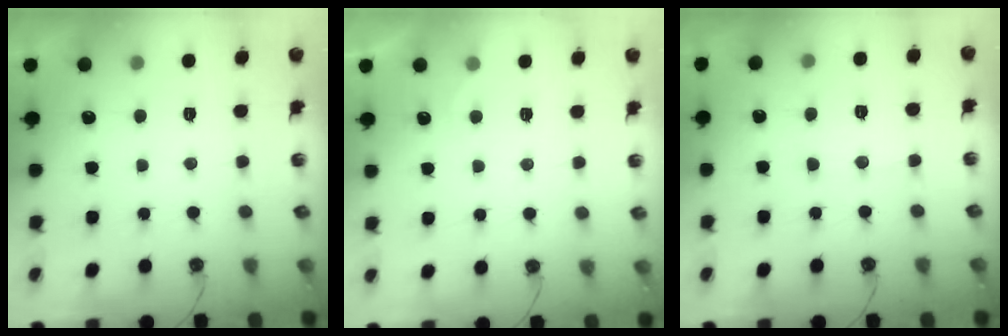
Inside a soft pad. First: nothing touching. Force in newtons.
{"total": 3.6, "press": 3.6, "slide": 0.5}
{"total": 7.6, "press": 7.6, "slide": 0.6}